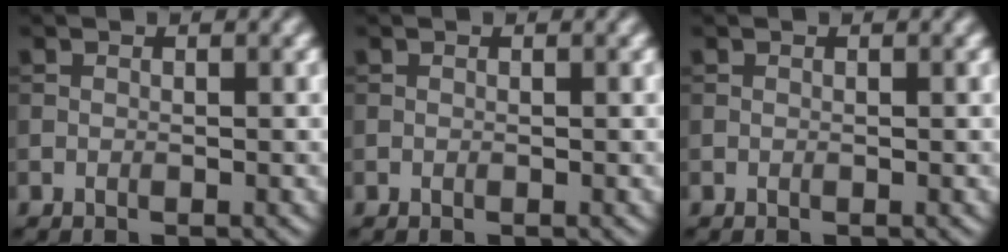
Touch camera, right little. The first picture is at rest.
{"total": 0.0}
{"total": 0.0}